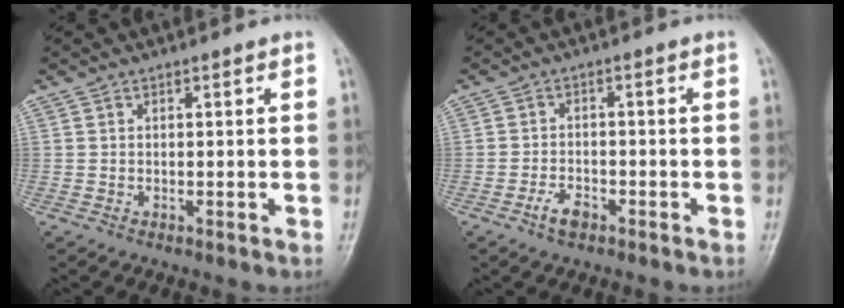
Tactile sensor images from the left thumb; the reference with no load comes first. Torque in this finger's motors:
{"motor_torque": [-0.12, 0.22, 0.31, 0.21, 0.00]}